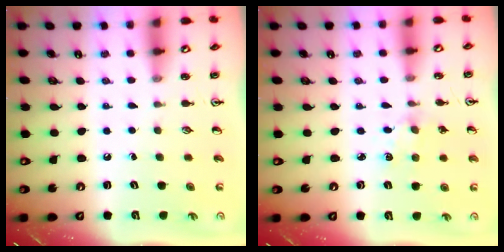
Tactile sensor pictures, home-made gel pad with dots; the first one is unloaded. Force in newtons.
{"total": 2.3, "press": 2.3, "slide": 0.4}